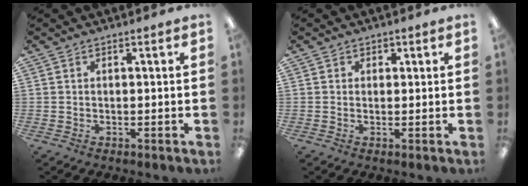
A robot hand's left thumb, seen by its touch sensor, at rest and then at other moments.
{"total": 1.2, "force": [0.2, 1.2, -0.1], "torque": [0.009, 0.000, -0.001]}